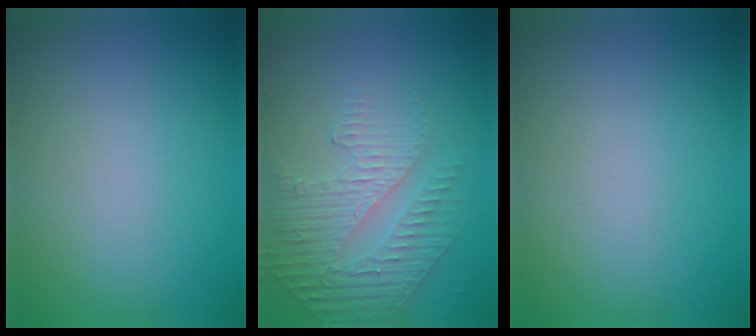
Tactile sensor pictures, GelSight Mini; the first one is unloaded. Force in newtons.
{"total": 4.8, "press": 3.1, "slide": 3.7}
{"total": 0.0}